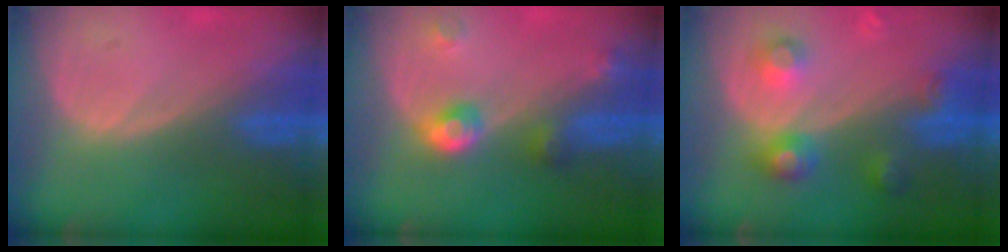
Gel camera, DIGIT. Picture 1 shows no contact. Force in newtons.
{"total": 4.8, "press": 4.4, "slide": 2.0}
{"total": 5.6, "press": 5.6, "slide": 0.3}